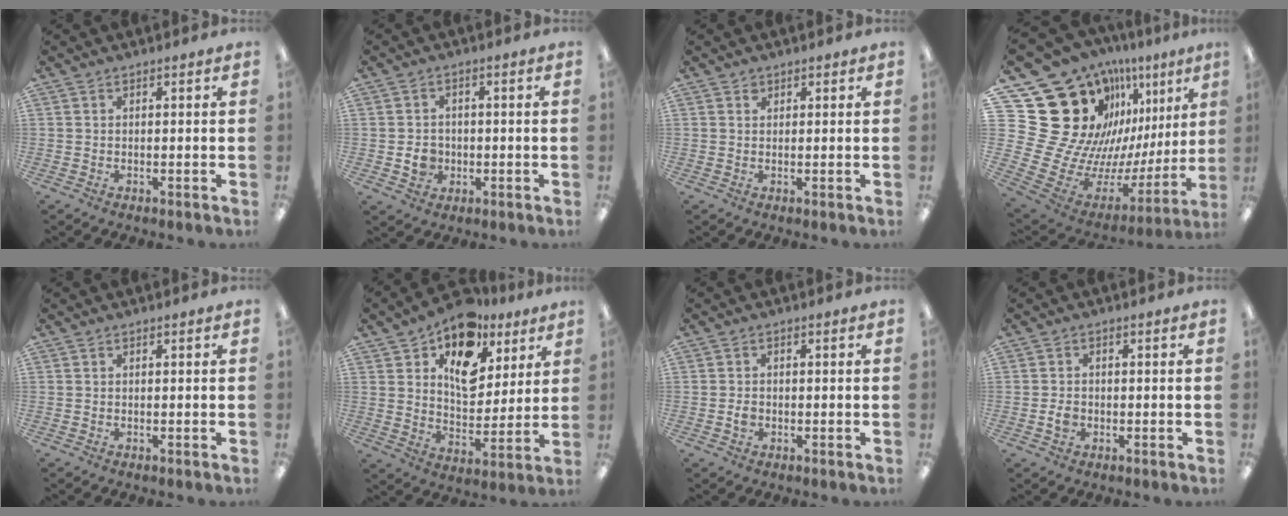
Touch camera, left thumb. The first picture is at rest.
{"total": 5.0, "force": [-0.8, 4.5, 1.9], "torque": [-0.019, 0.005, -0.013]}
{"total": 1.3, "force": [0.7, 1.1, 0.2], "torque": [0.003, 0.000, 0.010]}
{"total": 28.1, "force": [14.6, 19.2, 14.5], "torque": [-0.248, -0.176, 0.341]}
{"total": 0.0}
{"total": 15.4, "force": [9.0, 9.5, 8.0], "torque": [-0.116, -0.054, 0.161]}
{"total": 1.9, "force": [-0.5, 1.6, 0.9], "torque": [-0.016, 0.004, -0.010]}
{"total": 2.7, "force": [-0.7, 2.2, 1.4], "torque": [-0.023, 0.005, -0.013]}